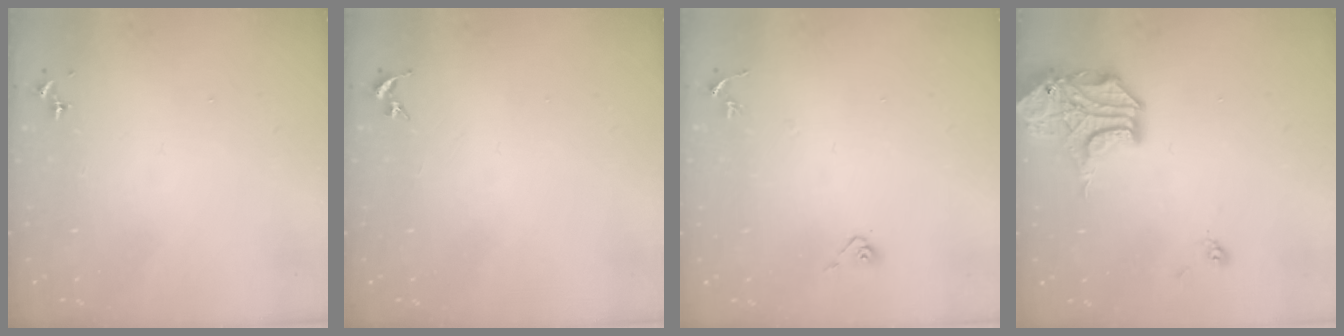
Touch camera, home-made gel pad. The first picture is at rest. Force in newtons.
{"total": 0.0}
{"total": 4.5, "press": 4.4, "slide": 0.8}
{"total": 15.2, "press": 15.1, "slide": 2.2}